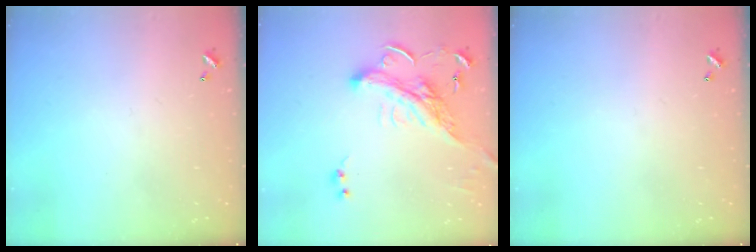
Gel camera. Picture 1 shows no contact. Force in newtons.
{"total": 3.9, "press": 3.7, "slide": 1.3}
{"total": 0.0}